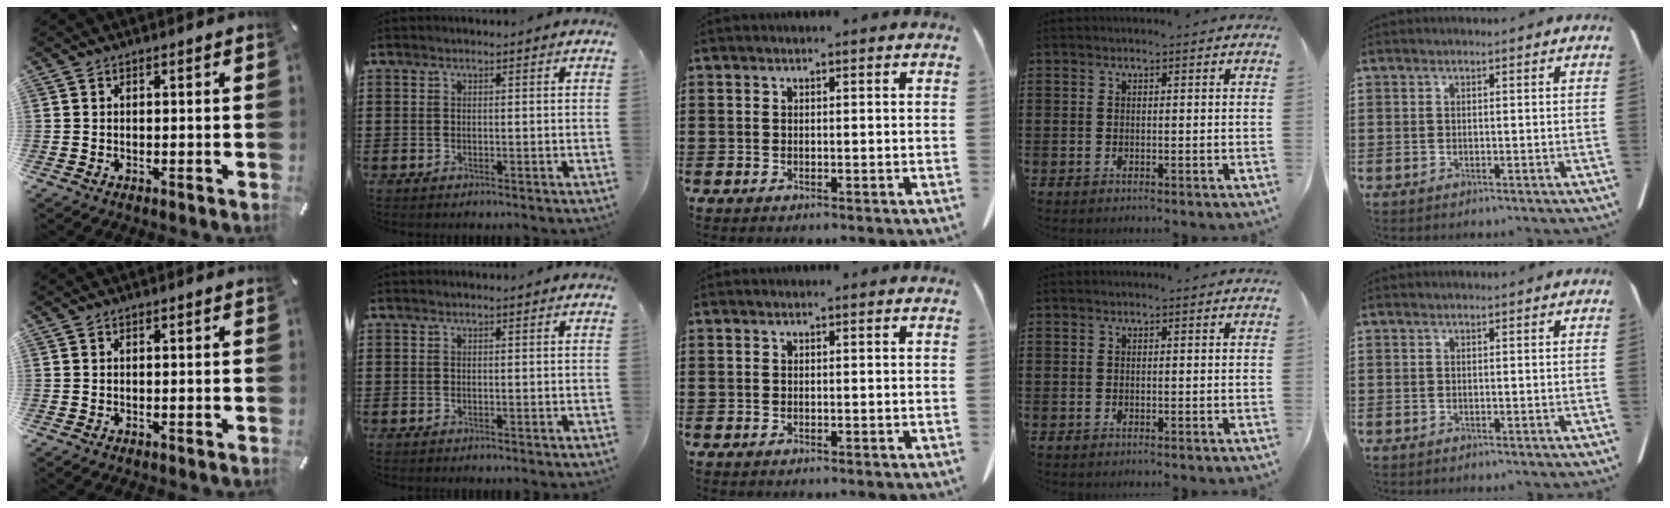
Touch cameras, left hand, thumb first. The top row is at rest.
{}